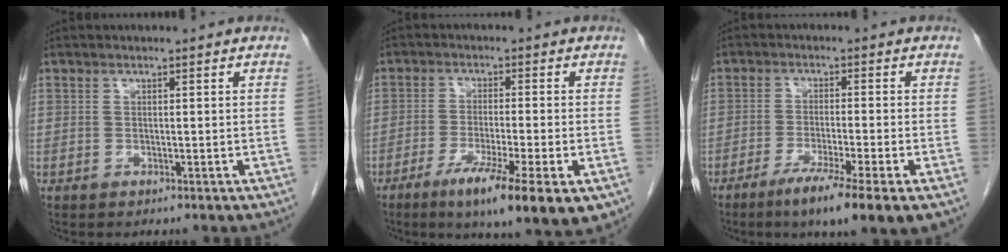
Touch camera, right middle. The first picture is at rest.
{"total": 12.5, "force": [-6.3, 1.1, 10.7], "torque": [-0.146, -0.030, -0.097]}
{"total": 9.4, "force": [-5.5, -0.6, 7.7], "torque": [-0.127, -0.026, -0.088]}